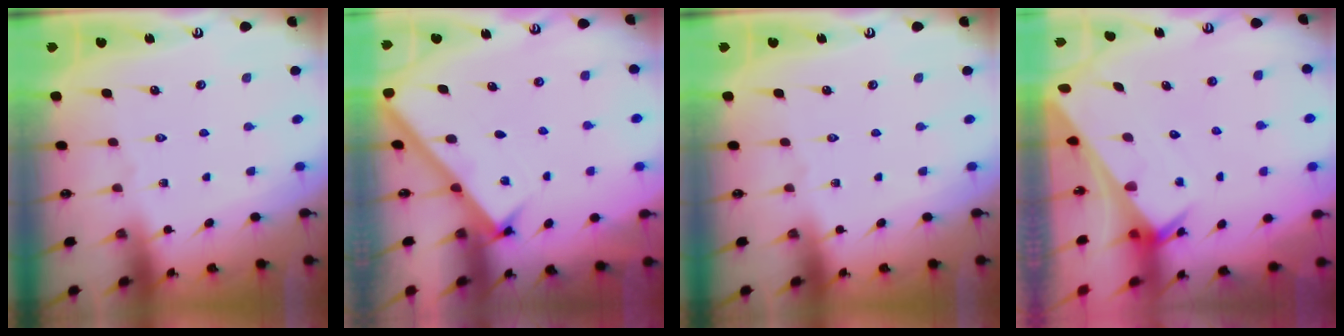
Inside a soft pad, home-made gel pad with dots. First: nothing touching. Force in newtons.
{"total": 2.7, "press": 2.7, "slide": 0.3}
{"total": 0.0}
{"total": 2.4, "press": 2.4, "slide": 0.1}